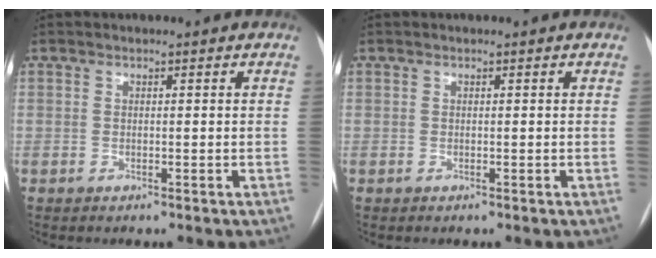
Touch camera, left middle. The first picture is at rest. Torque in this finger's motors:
{"motor_torque": [-0.01, 0.11, 0.04, 0.01]}